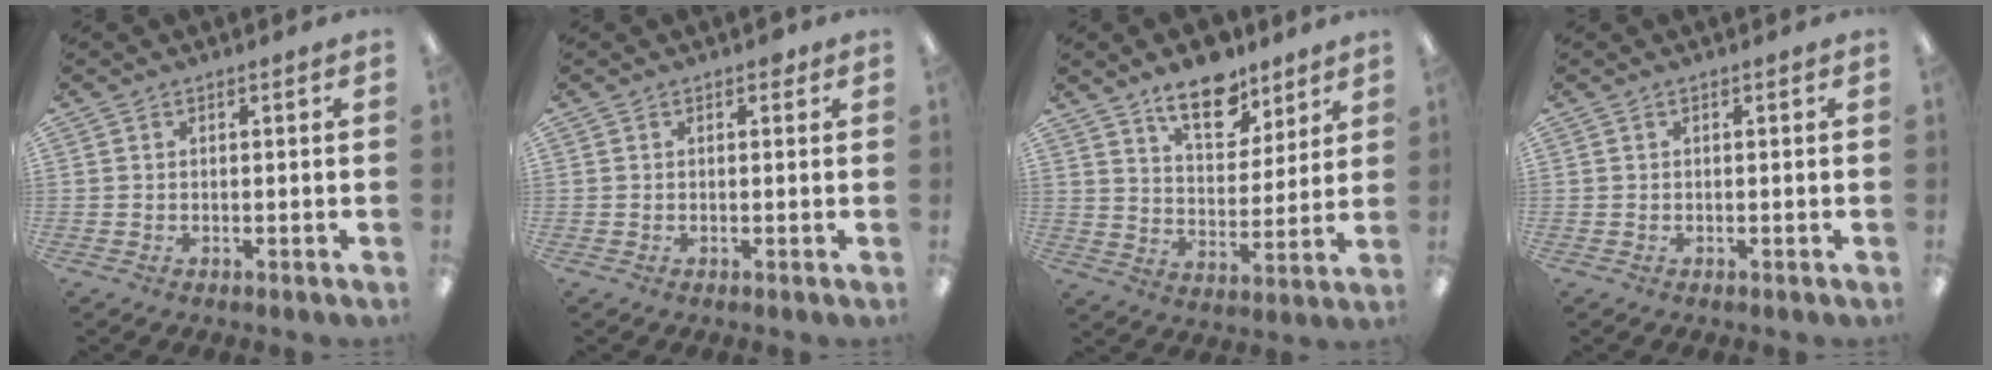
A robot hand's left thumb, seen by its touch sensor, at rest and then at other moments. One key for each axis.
{"total": 1.2, "fx": 0.7, "fy": 0.7, "fz": 0.7, "tx": -0.007, "ty": 0.000, "tz": 0.009}
{"total": 13.5, "fx": 10.1, "fy": 6.3, "fz": 6.3, "tx": -0.081, "ty": -0.059, "tz": 0.180}
{"total": 0.0}